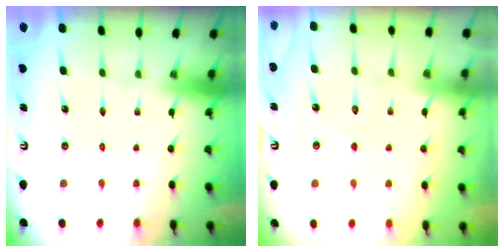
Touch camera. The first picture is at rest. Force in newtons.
{"total": 6.7, "press": 6.7, "slide": 0.8}